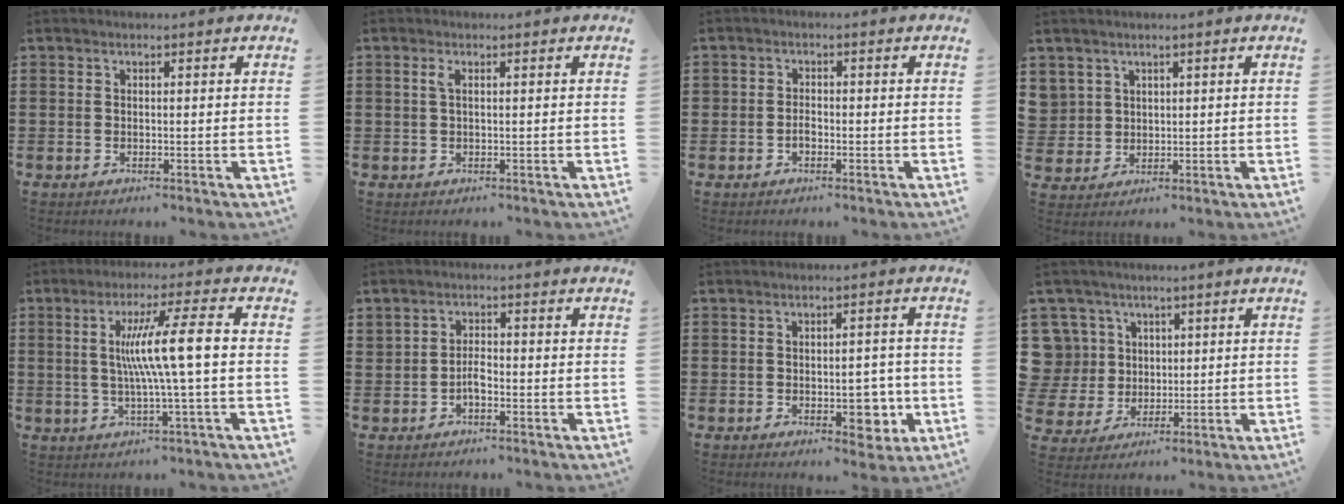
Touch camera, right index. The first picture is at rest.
{"total": 1.3, "force": [0.2, 0.2, 1.3], "torque": [-0.027, 0.002, 0.003]}
{"total": 1.5, "force": [-0.8, 1.0, 0.8], "torque": [-0.018, -0.002, -0.015]}
{"total": 2.7, "force": [1.6, 2.2, 0.0], "torque": [-0.016, 0.007, 0.031]}
{"total": 9.2, "force": [0.1, -0.3, 9.2], "torque": [-0.169, 0.001, -0.008]}
{"total": 2.2, "force": [-0.8, 1.1, 1.7], "torque": [-0.033, 0.001, -0.015]}
{"total": 5.5, "force": [-1.5, 3.2, 4.3], "torque": [-0.051, -0.003, -0.029]}
{"total": 8.1, "force": [2.3, 7.6, 1.6], "torque": [-0.078, 0.007, 0.048]}